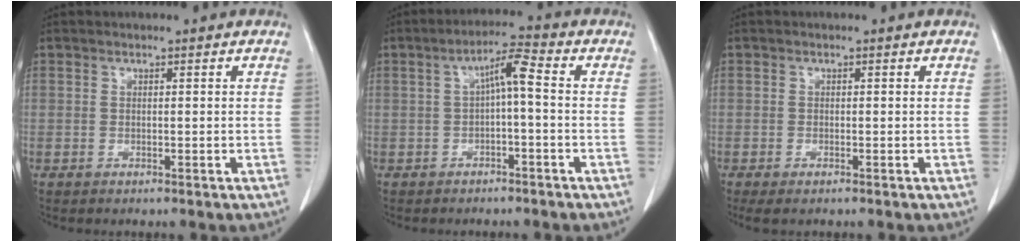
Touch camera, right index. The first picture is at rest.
{"total": 4.9, "force": [-0.1, 0.6, 4.9], "torque": [-0.082, 0.020, -0.002]}
{"total": 1.8, "force": [-1.3, 0.5, 1.1], "torque": [-0.018, -0.005, -0.017]}